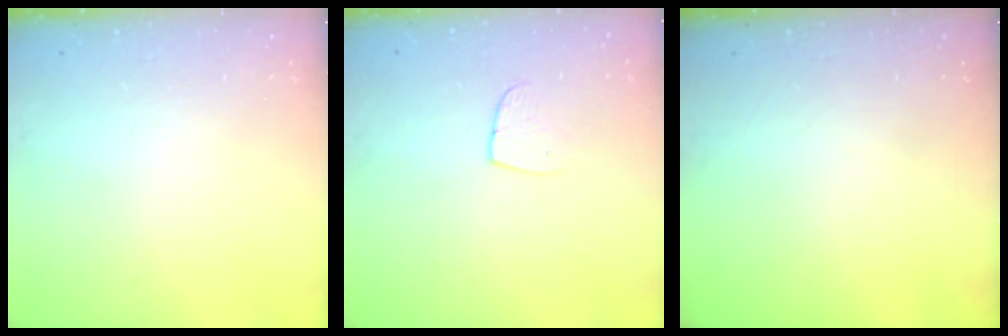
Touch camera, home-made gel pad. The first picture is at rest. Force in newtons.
{"total": 6.4, "press": 6.4, "slide": 0.3}
{"total": 0.0}